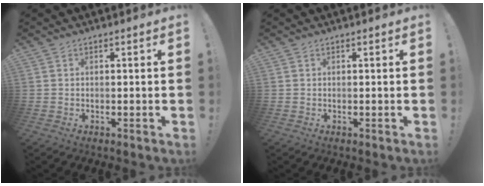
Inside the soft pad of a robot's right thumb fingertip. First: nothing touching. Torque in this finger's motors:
{"motor_torque": [0.00, 0.00, -0.05, 0.05, 0.03]}